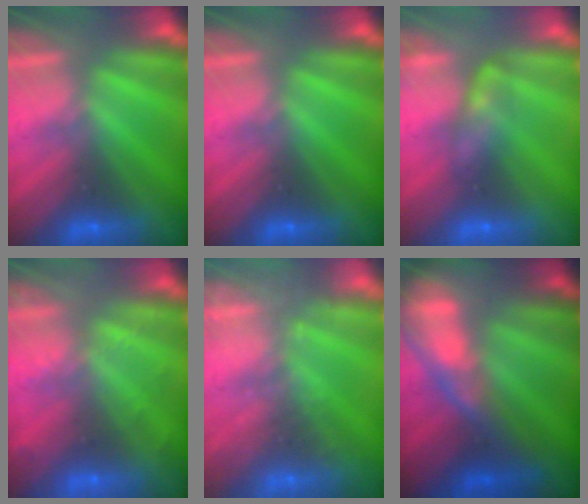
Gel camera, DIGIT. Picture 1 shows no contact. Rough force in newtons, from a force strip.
{"total": 0.0}
{"total": 2.4}
{"total": 2.1}
{"total": 1.9}
{"total": 7.3}